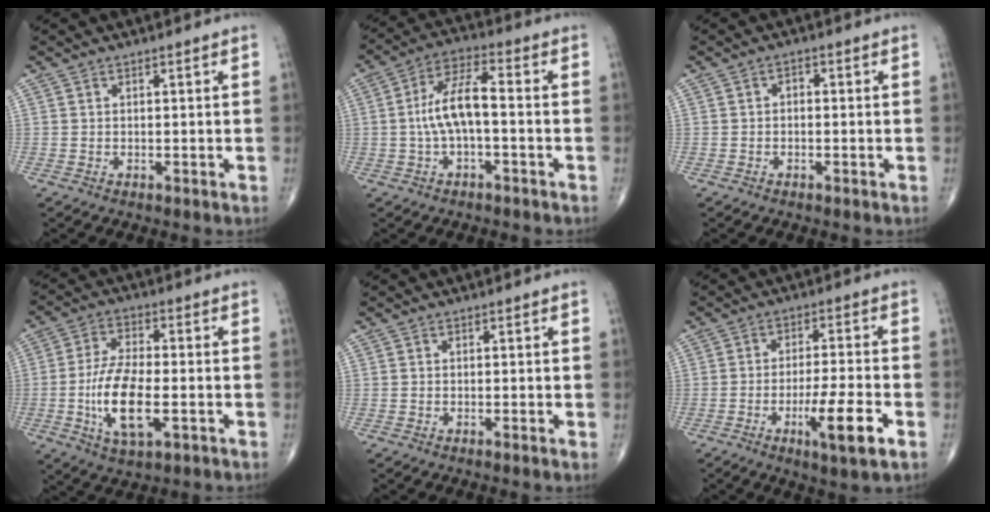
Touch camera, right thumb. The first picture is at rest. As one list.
[{"total": 8.8, "force": [-0.9, 3.3, 8.1], "torque": [-0.166, 0.035, -0.021]}, {"total": 1.3, "force": [-0.2, 0.9, 0.9], "torque": [-0.005, 0.008, -0.009]}, {"total": 12.3, "force": [-2.9, 5.2, 10.8], "torque": [-0.208, 0.007, -0.052]}, {"total": 0.7, "force": [-0.2, 0.0, 0.7], "torque": [-0.019, -0.003, -0.005]}, {"total": 9.9, "force": [-4.0, 1.4, 8.9], "torque": [-0.155, 0.007, -0.065]}]